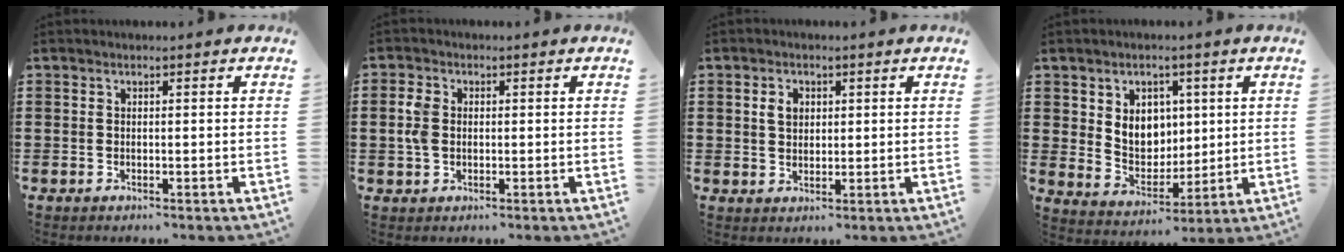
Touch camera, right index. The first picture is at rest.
{"total": 3.3, "force": [0.2, 2.4, 2.3], "torque": [-0.066, 0.003, -0.003]}
{"total": 2.7, "force": [0.8, 2.0, 1.7], "torque": [-0.040, 0.010, 0.013]}
{"total": 6.3, "force": [2.0, 5.5, 2.5], "torque": [-0.049, 0.003, 0.033]}